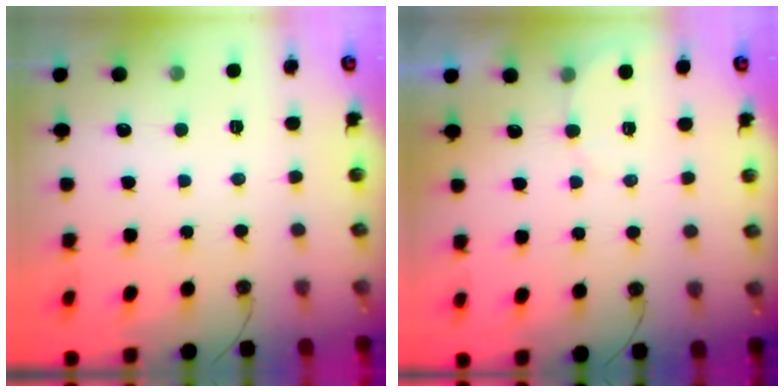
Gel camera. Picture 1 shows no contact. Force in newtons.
{"total": 2.8, "press": 2.8, "slide": 0.2}